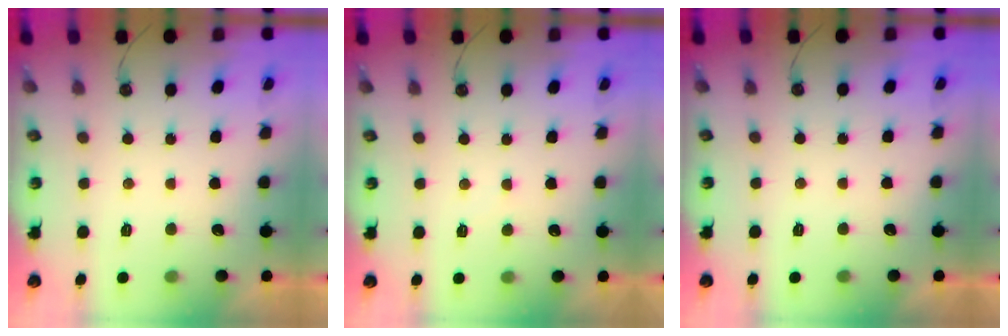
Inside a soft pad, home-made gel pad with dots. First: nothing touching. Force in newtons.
{"total": 3.9, "press": 3.9, "slide": 0.5}
{"total": 0.0}